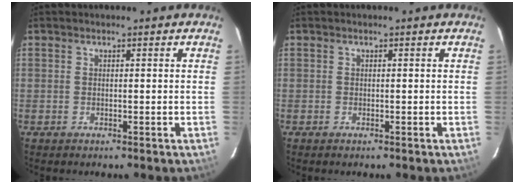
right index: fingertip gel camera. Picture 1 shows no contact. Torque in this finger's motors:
{"motor_torque": [-0.04, -0.04, 0.02, 0.00]}